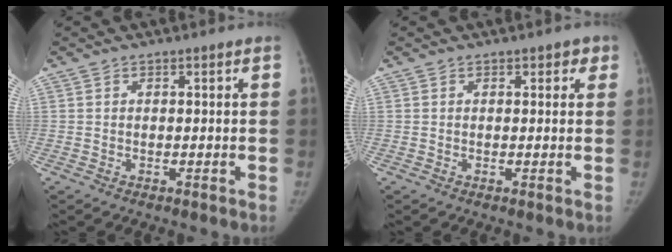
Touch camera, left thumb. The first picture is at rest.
{"total": 1.7, "force": [1.0, 1.2, 0.8], "torque": [0.014, 0.000, 0.006]}